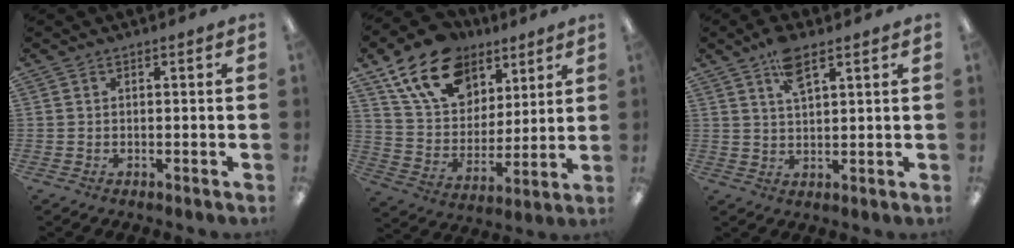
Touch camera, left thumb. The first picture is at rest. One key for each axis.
{"total": 18.3, "fx": 11.5, "fy": 11.7, "fz": 8.0, "tx": -0.155, "ty": -0.047, "tz": 0.216}
{"total": 6.4, "fx": 4.1, "fy": 2.1, "fz": 4.4, "tx": -0.075, "ty": -0.011, "tz": 0.067}